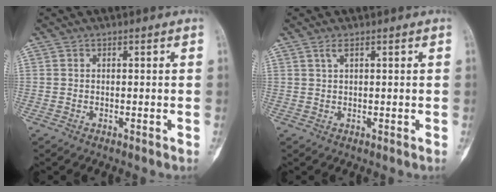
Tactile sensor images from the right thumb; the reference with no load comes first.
{"total": 1.2, "force": [0.7, 0.2, 1.0], "torque": [-0.027, 0.005, 0.017]}